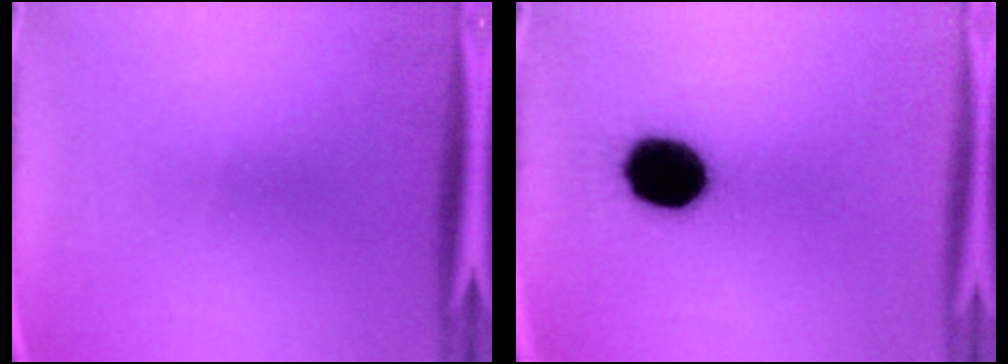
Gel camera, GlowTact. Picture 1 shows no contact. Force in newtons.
{"total": 16.2}